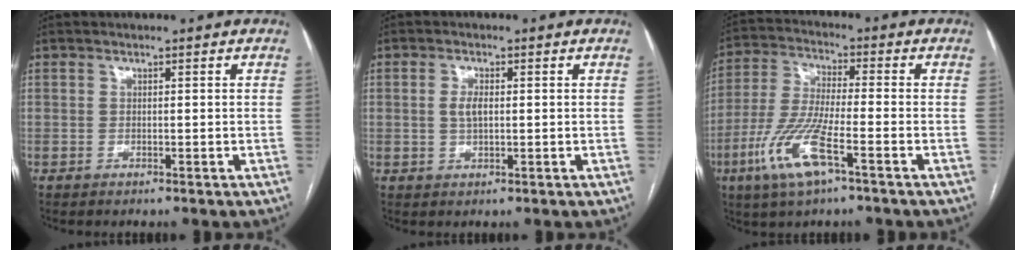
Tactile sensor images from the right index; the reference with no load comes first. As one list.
[{"total": 2.5, "force": [0.2, 1.0, 2.3], "torque": [-0.047, 0.002, 0.004]}, {"total": 11.2, "force": [-5.3, 1.6, 9.8], "torque": [-0.213, -0.014, -0.104]}]